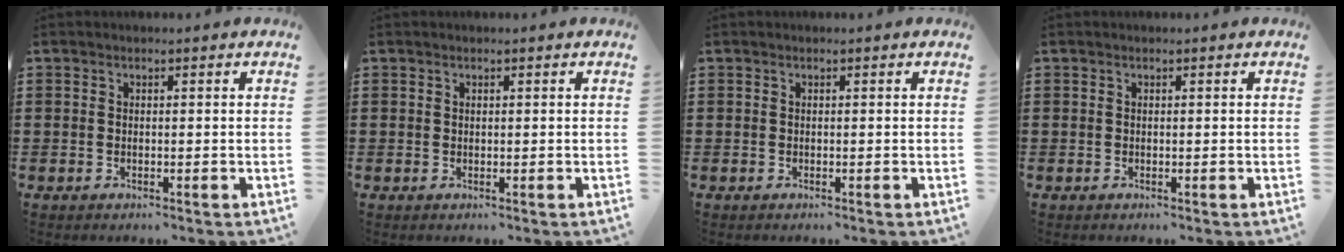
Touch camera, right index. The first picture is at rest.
{"total": 0.0}
{"total": 0.0}
{"total": 0.0}